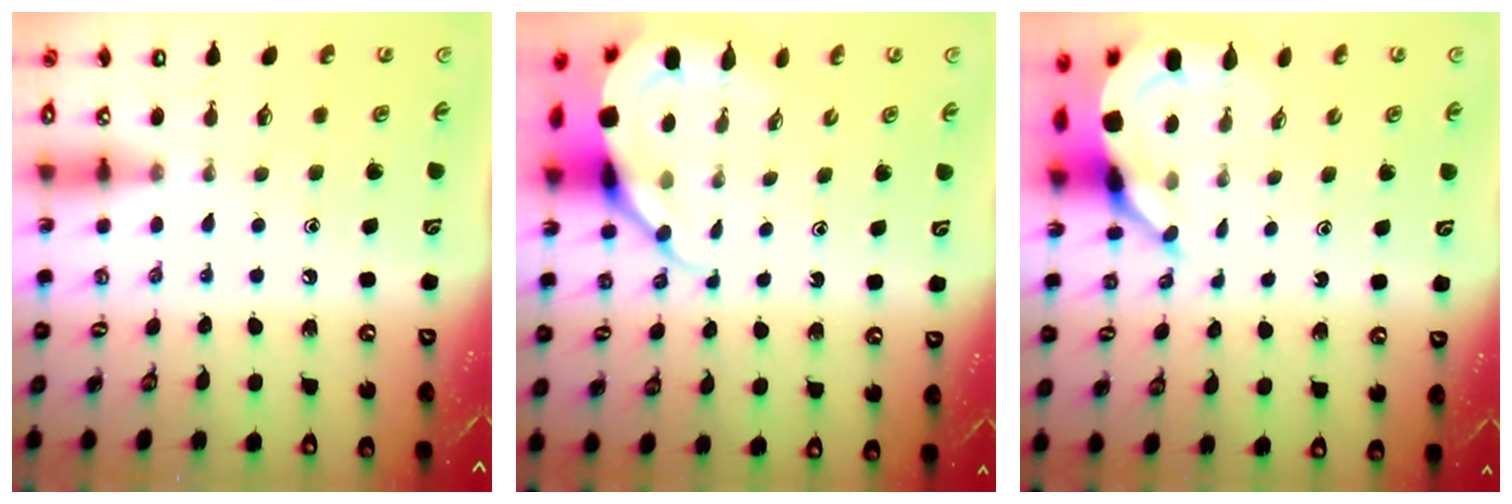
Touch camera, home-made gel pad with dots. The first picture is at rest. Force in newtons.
{"total": 9.4, "press": 9.4, "slide": 0.9}
{"total": 6.5, "press": 6.5, "slide": 0.6}